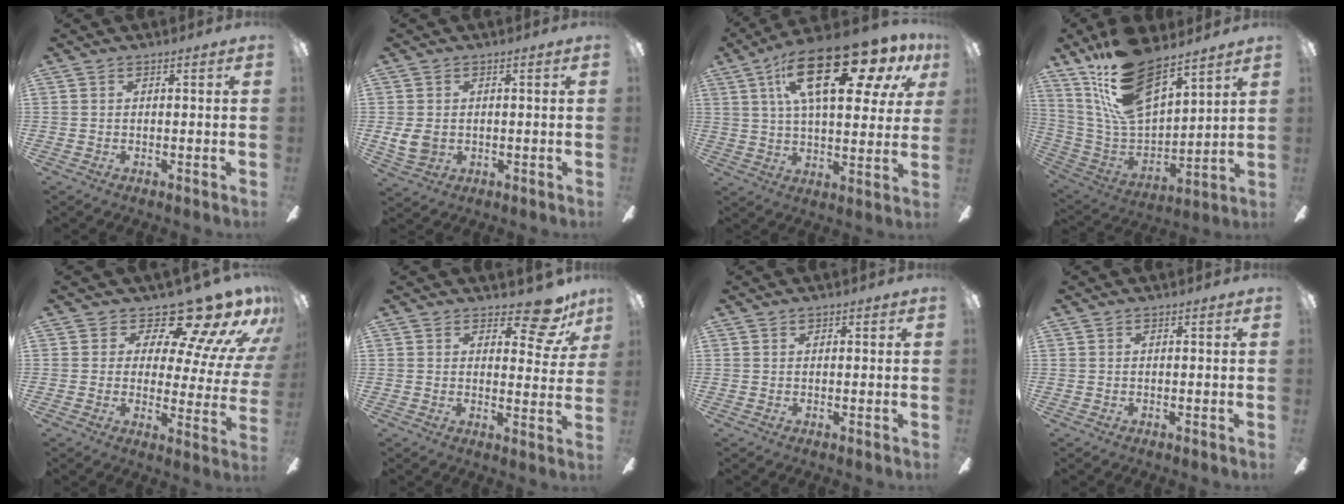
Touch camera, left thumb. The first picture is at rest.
{"total": 5.1, "force": [0.2, 4.2, 3.0], "torque": [-0.068, 0.000, 0.003]}
{"total": 24.0, "force": [11.7, 9.5, 18.6], "torque": [-0.295, -0.038, 0.188]}
{"total": 19.3, "force": [13.4, 8.2, 11.3], "torque": [-0.241, -0.080, 0.244]}
{"total": 15.6, "force": [13.0, 4.4, 7.4], "torque": [-0.110, -0.114, 0.216]}
{"total": 9.6, "force": [7.0, 3.9, 5.2], "torque": [-0.063, -0.040, 0.124]}
{"total": 0.7, "force": [0.5, 0.5, 0.2], "torque": [-0.005, 0.001, 0.009]}
{"total": 0.0}